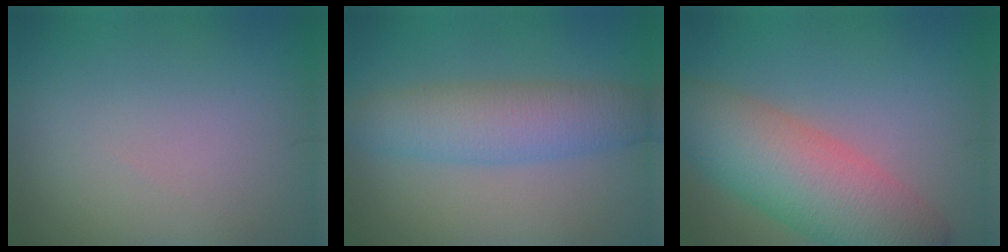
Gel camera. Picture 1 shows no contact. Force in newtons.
{"total": 5.1, "press": 5.1, "slide": 0.2}
{"total": 8.3, "press": 8.3, "slide": 0.2}